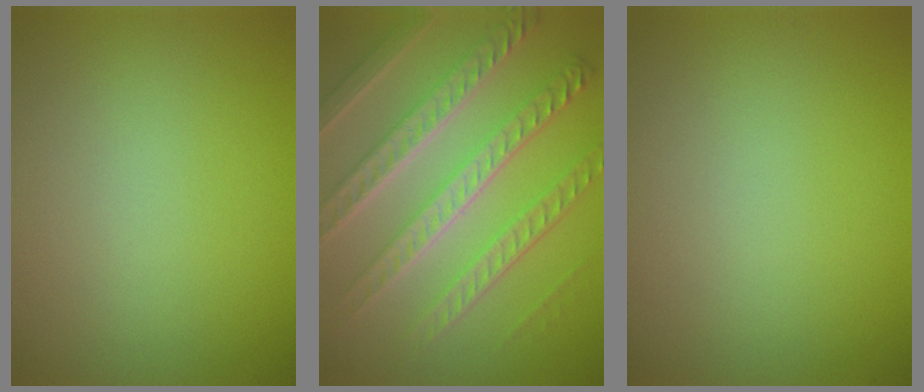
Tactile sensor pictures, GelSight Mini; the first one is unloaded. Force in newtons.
{"total": 8.4, "press": 6.2, "slide": 5.8}
{"total": 0.0}